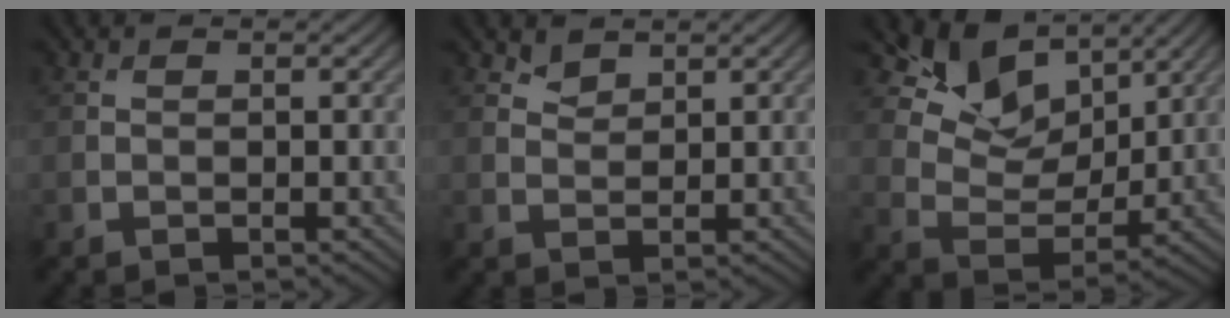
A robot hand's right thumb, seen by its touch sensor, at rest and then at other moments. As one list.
[{"total": 1.7, "force": [1.4, 0.8, 0.5], "torque": [-0.011, -0.004, 0.032]}, {"total": 10.4, "force": [6.6, 6.1, 5.1], "torque": [-0.107, -0.002, 0.115]}]